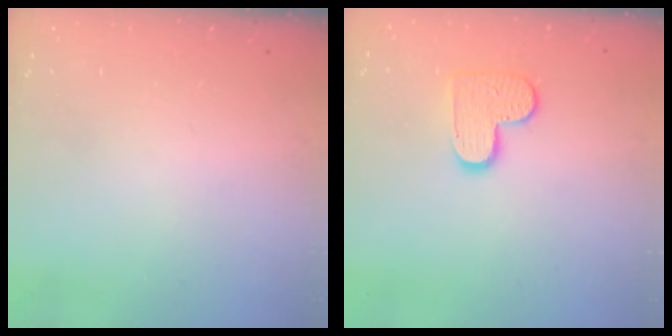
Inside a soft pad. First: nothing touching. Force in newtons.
{"total": 9.2, "press": 9.2, "slide": 0.2}